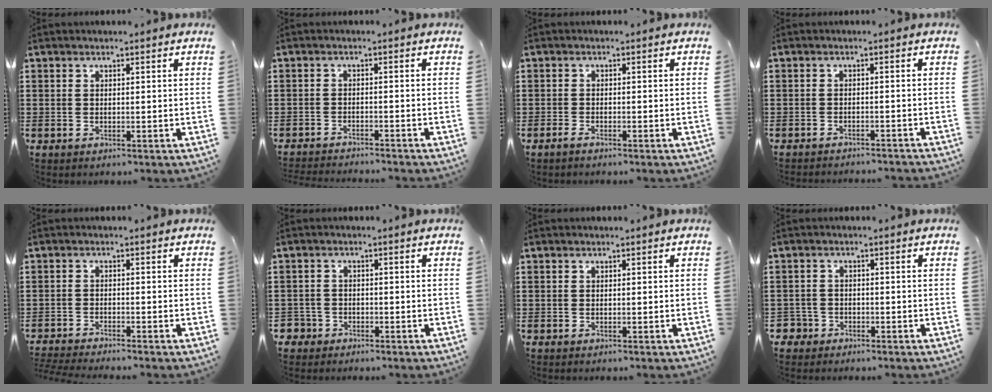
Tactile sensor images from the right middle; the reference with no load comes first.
{"total": 2.1, "force": [-2.1, -0.2, 0.0], "torque": [-0.004, -0.001, -0.043]}
{"total": 0.9, "force": [-0.8, 0.1, 0.4], "torque": [-0.013, -0.005, -0.014]}
{"total": 1.6, "force": [-1.6, -0.2, 0.0], "torque": [-0.005, 0.000, -0.033]}
{"total": 2.3, "force": [-2.3, -0.2, 0.3], "torque": [-0.016, -0.006, -0.049]}
{"total": 2.4, "force": [-1.6, 1.7, 0.5], "torque": [-0.029, -0.007, -0.039]}
{"total": 0.0}
{"total": 2.8, "force": [-2.2, 1.7, 0.4], "torque": [-0.028, -0.007, -0.051]}